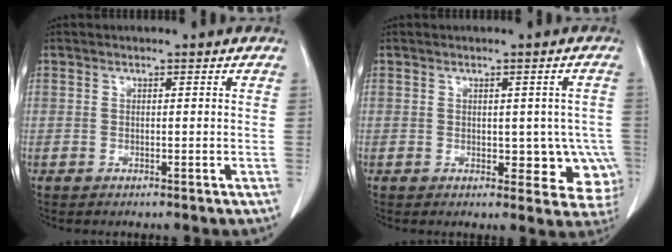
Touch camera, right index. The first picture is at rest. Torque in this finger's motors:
{"motor_torque": [-0.07, 0.03, 0.06, 0.00]}